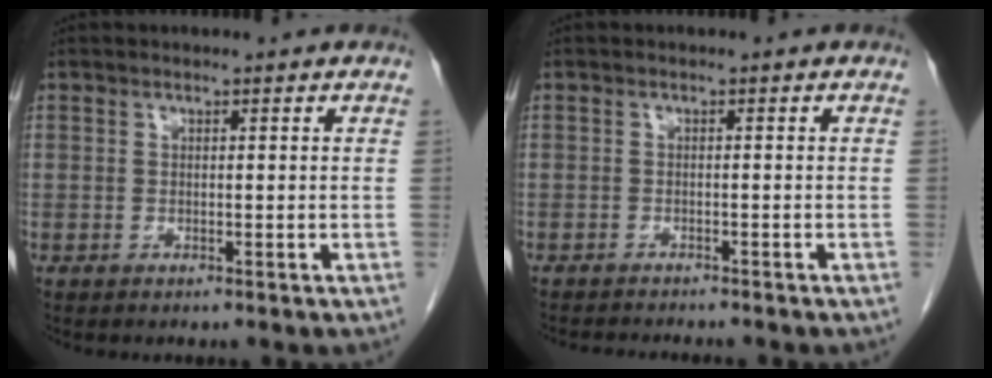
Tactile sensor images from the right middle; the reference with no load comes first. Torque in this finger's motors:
{"motor_torque": [0.05, -0.05, 0.01, 0.00]}